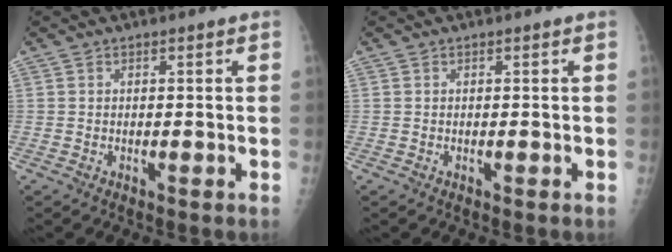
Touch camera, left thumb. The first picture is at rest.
{"total": 0.0}